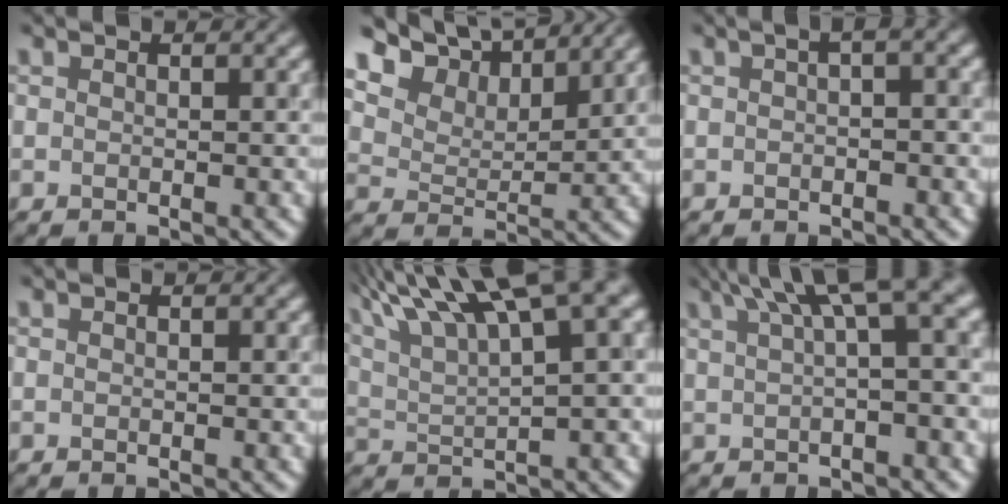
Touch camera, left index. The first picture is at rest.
{"total": 9.5, "force": [7.6, 3.9, 4.0], "torque": [-0.092, 0.008, 0.121]}
{"total": 1.8, "force": [-0.1, 0.5, 1.7], "torque": [-0.018, 0.005, 0.001]}
{"total": 0.0}
{"total": 11.4, "force": [7.2, 2.6, 8.5], "torque": [-0.125, 0.036, 0.122]}
{"total": 6.7, "force": [3.2, 1.6, 5.7], "torque": [-0.053, 0.031, 0.053]}